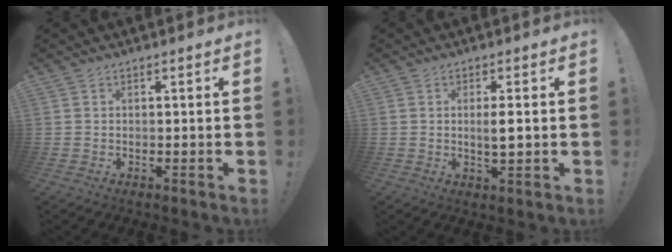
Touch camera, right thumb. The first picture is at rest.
{"total": 3.7, "force": [0.1, 0.8, 3.6], "torque": [-0.051, -0.006, -0.003]}